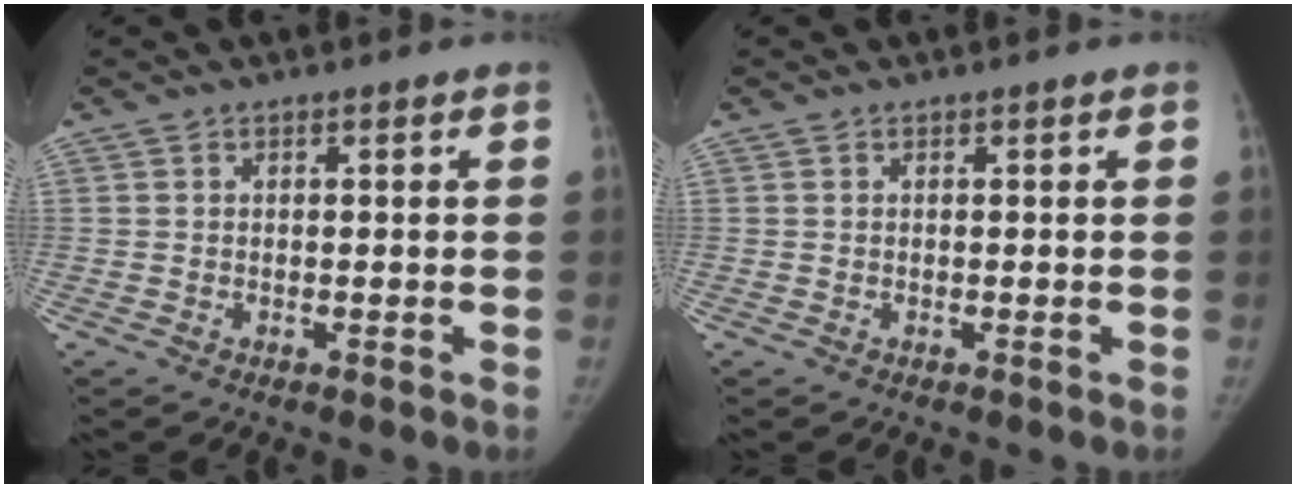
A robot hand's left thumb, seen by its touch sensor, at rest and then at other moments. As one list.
[{"total": 0.0}]